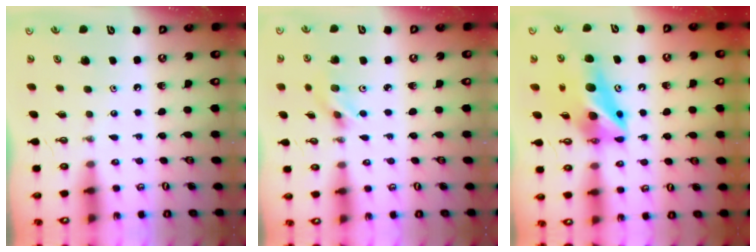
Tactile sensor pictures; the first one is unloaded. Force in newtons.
{"total": 4.0, "press": 4.0, "slide": 0.8}
{"total": 12.8, "press": 12.8, "slide": 1.3}